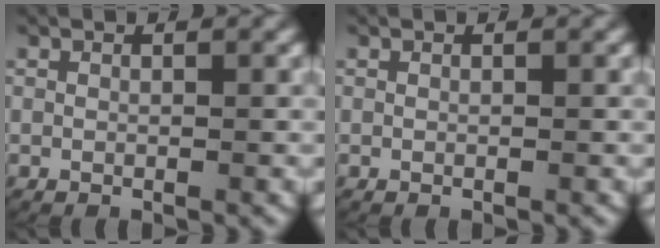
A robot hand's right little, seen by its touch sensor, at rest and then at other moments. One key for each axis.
{"total": 0.0}